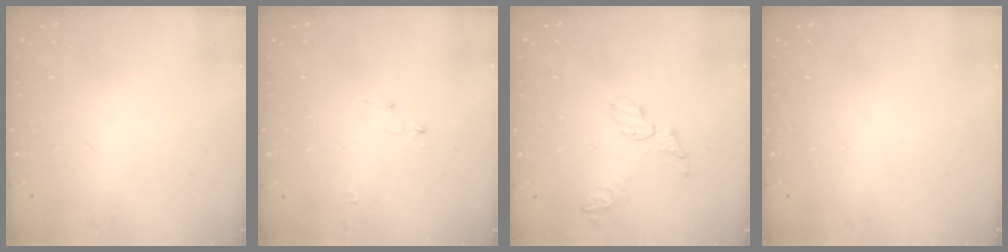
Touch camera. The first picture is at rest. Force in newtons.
{"total": 2.8, "press": 2.8, "slide": 0.3}
{"total": 6.4, "press": 6.4, "slide": 0.5}
{"total": 0.0}